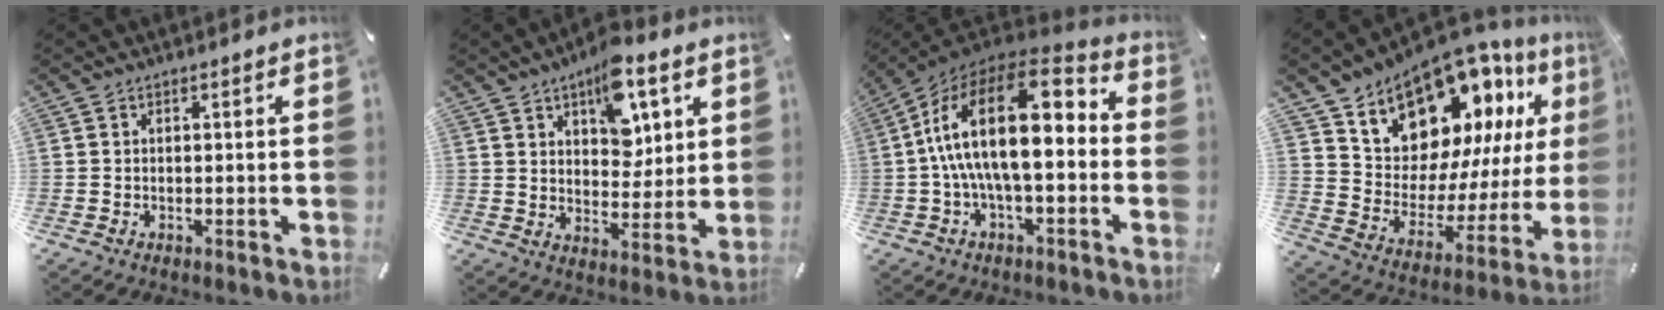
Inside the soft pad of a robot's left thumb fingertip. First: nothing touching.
{"total": 12.0, "force": [7.0, 6.8, 7.0], "torque": [-0.085, -0.031, 0.119]}
{"total": 20.3, "force": [1.2, 9.6, 17.8], "torque": [-0.331, -0.008, 0.019]}
{"total": 15.8, "force": [13.1, 7.7, 4.1], "torque": [-0.065, -0.128, 0.230]}